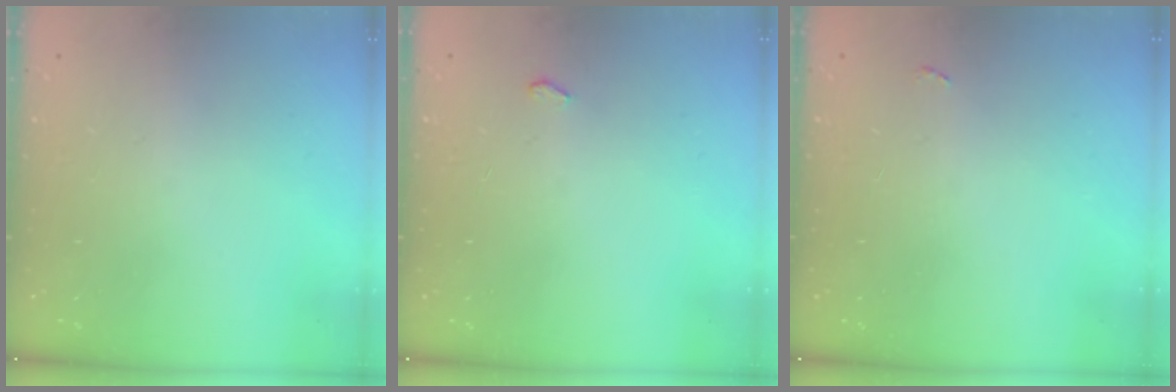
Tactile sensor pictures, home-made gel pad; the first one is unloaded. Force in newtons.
{"total": 2.6, "press": 2.2, "slide": 1.3}
{"total": 2.2, "press": 2.2, "slide": 0.3}